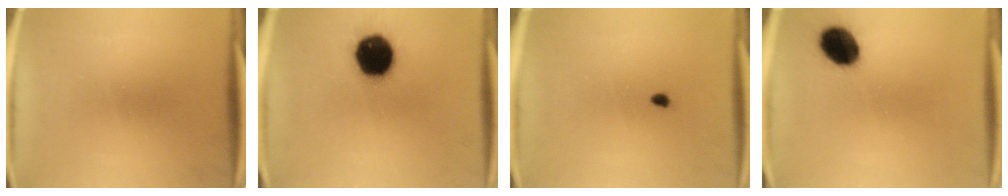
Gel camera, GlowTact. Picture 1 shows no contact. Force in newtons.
{"total": 17.1}
{"total": 0.7}
{"total": 10.2}